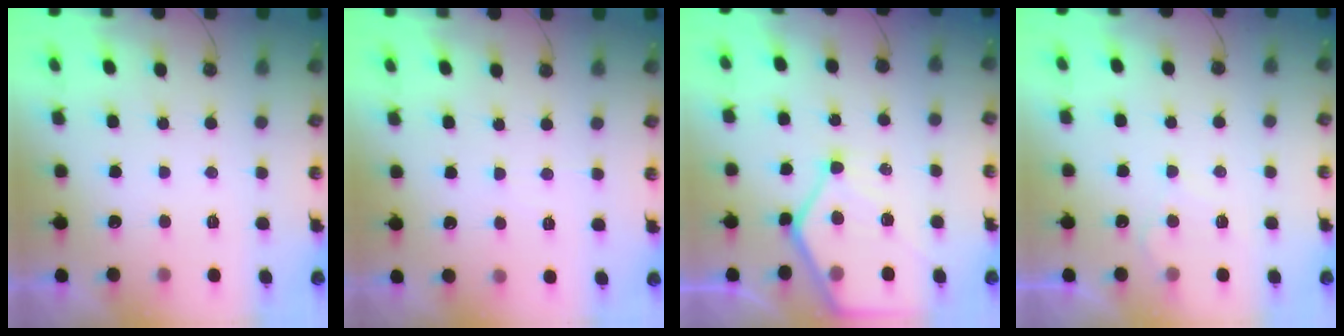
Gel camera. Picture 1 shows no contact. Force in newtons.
{"total": 3.9, "press": 3.9, "slide": 0.6}
{"total": 12.2, "press": 12.1, "slide": 1.1}
{"total": 4.9, "press": 4.9, "slide": 0.6}